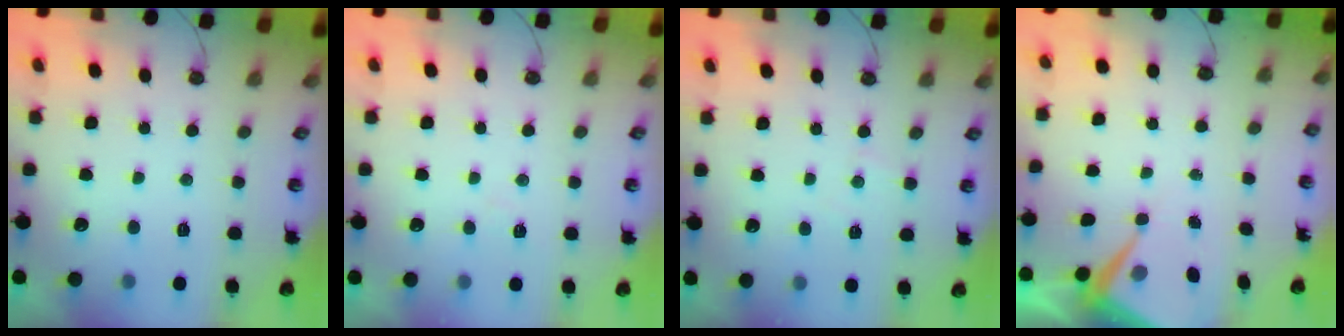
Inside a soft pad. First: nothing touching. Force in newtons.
{"total": 4.7, "press": 4.7, "slide": 0.5}
{"total": 3.3, "press": 3.2, "slide": 0.5}
{"total": 8.0, "press": 7.9, "slide": 1.1}